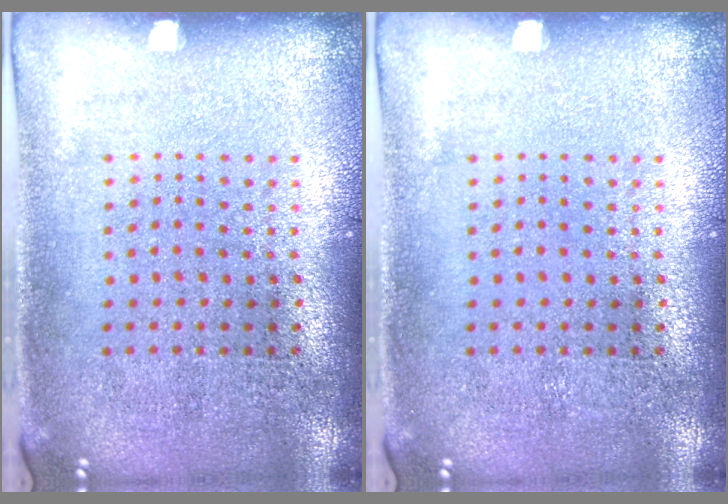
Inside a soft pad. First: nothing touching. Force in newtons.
{"total": 0.0}